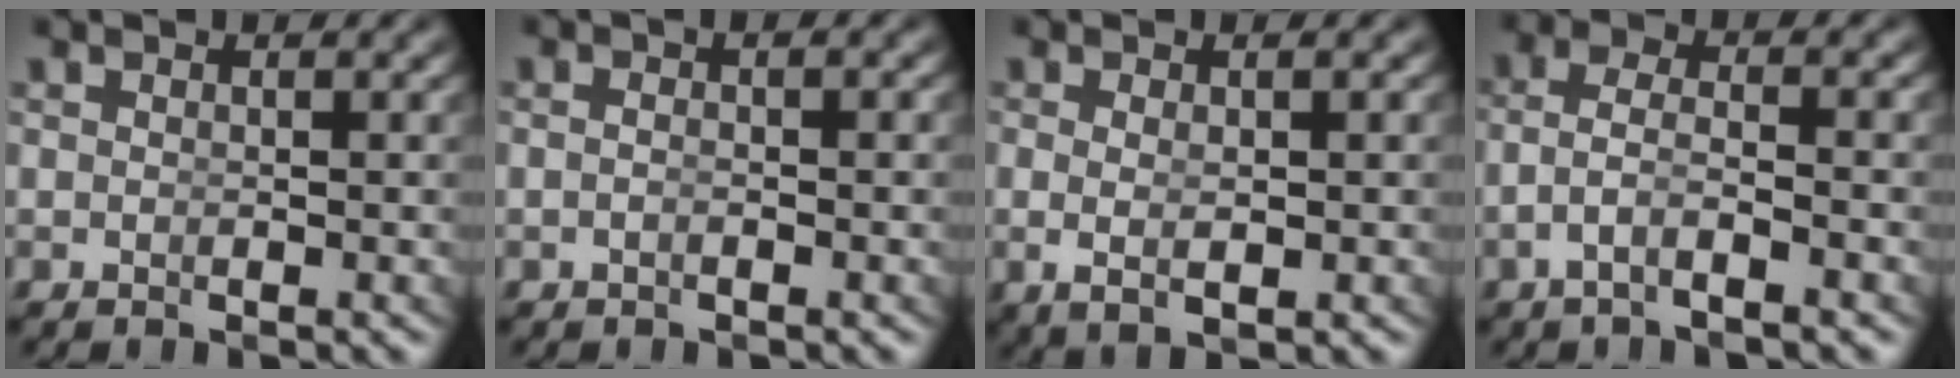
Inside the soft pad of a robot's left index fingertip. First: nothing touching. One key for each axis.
{"total": 0.9, "fx": -0.5, "fy": -0.3, "fz": 0.6, "tx": -0.012, "ty": -0.002, "tz": -0.008}
{"total": 2.4, "fx": -0.3, "fy": 0.5, "fz": 2.3, "tx": -0.050, "ty": -0.016, "tz": 0.011}
{"total": 3.3, "fx": -1.7, "fy": 1.0, "fz": 2.6, "tx": -0.061, "ty": -0.018, "tz": -0.023}